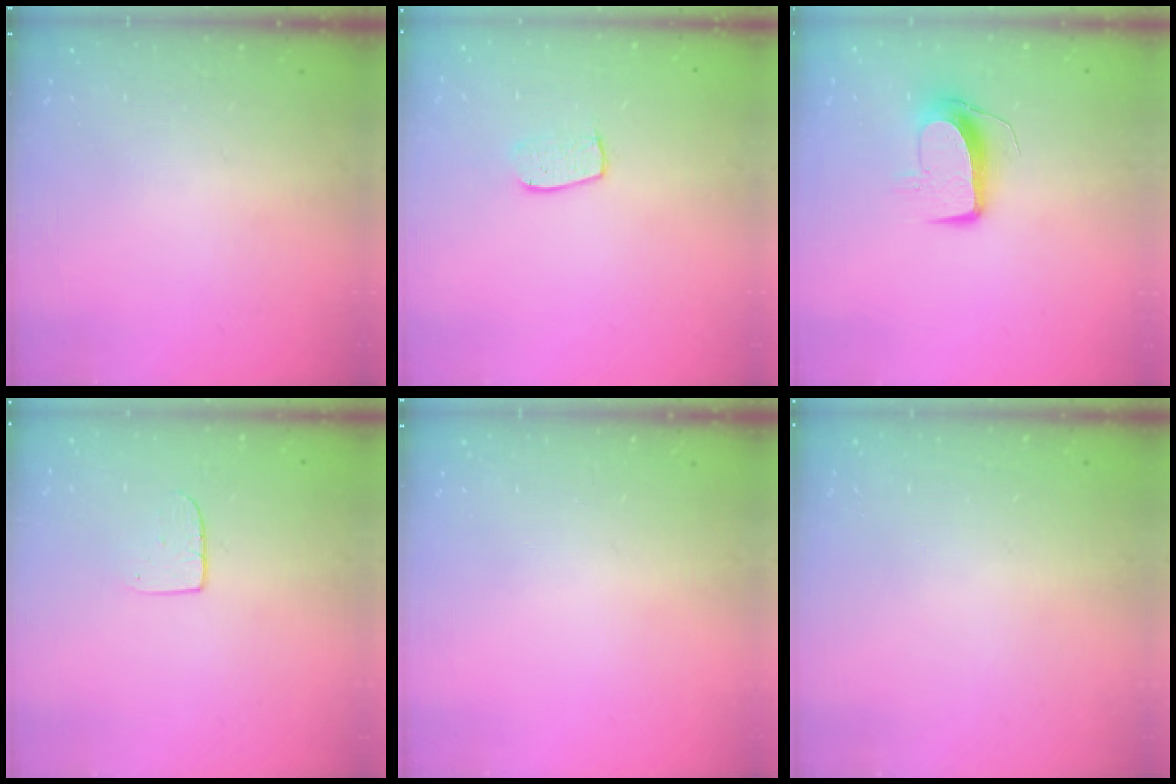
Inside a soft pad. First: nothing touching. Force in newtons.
{"total": 6.3, "press": 6.2, "slide": 0.5}
{"total": 9.8, "press": 9.8, "slide": 0.4}
{"total": 5.0, "press": 5.0, "slide": 0.4}
{"total": 0.0}
{"total": 0.0}